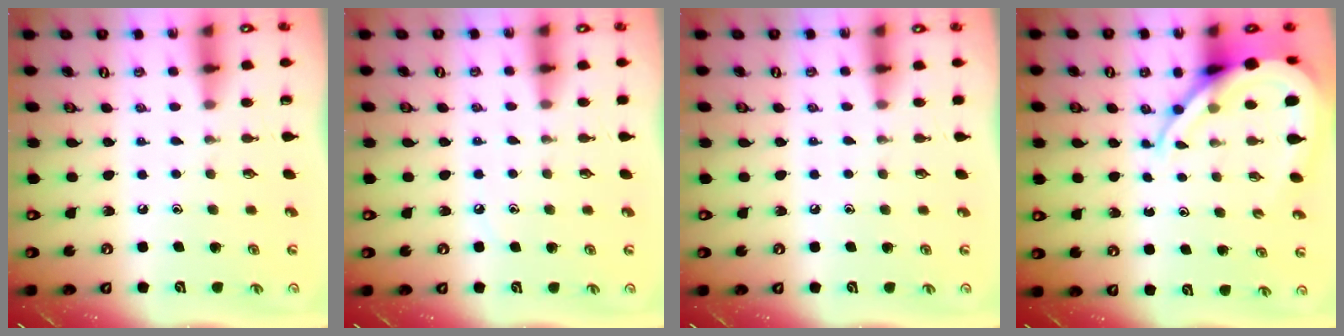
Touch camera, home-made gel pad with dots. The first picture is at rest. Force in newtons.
{"total": 3.8, "press": 3.7, "slide": 0.5}
{"total": 3.7, "press": 3.6, "slide": 0.6}
{"total": 10.9, "press": 10.8, "slide": 0.9}